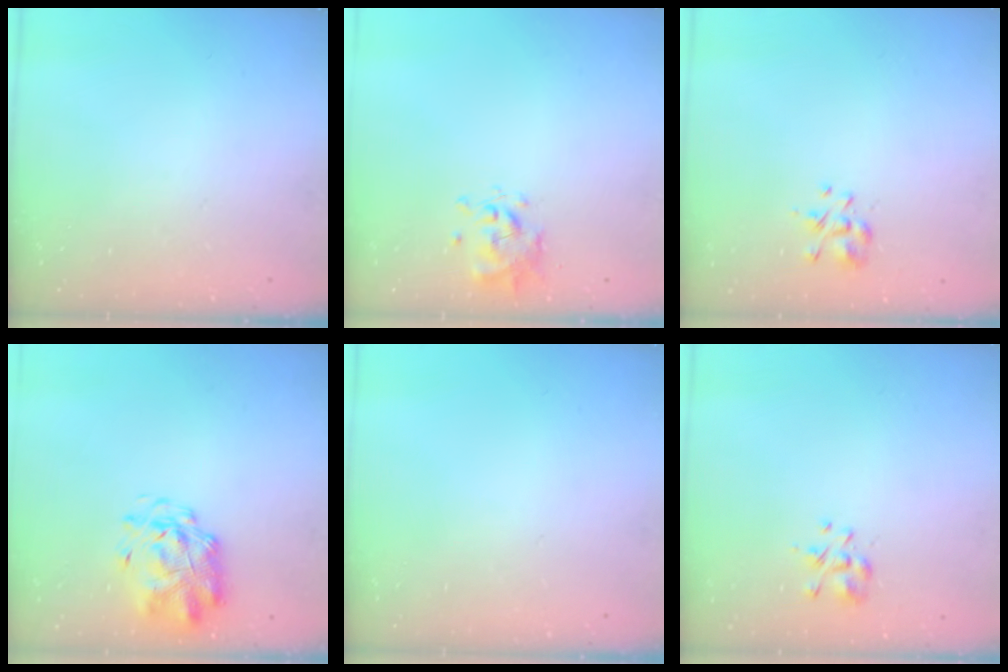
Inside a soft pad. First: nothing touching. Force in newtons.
{"total": 0.9, "press": 0.9, "slide": 0.2}
{"total": 2.5, "press": 2.3, "slide": 0.8}
{"total": 2.9, "press": 2.8, "slide": 0.7}
{"total": 0.0}
{"total": 2.5, "press": 2.3, "slide": 0.8}